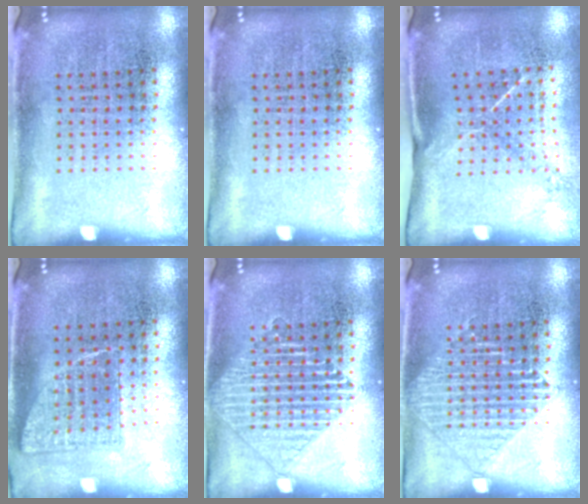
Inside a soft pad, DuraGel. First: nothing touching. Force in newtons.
{"total": 0.0}
{"total": 1.5, "press": 1.0, "slide": 1.0}
{"total": 0.8, "press": 0.8, "slide": 0.1}
{"total": 2.3, "press": 2.3, "slide": 0.3}
{"total": 1.9, "press": 1.8, "slide": 0.4}